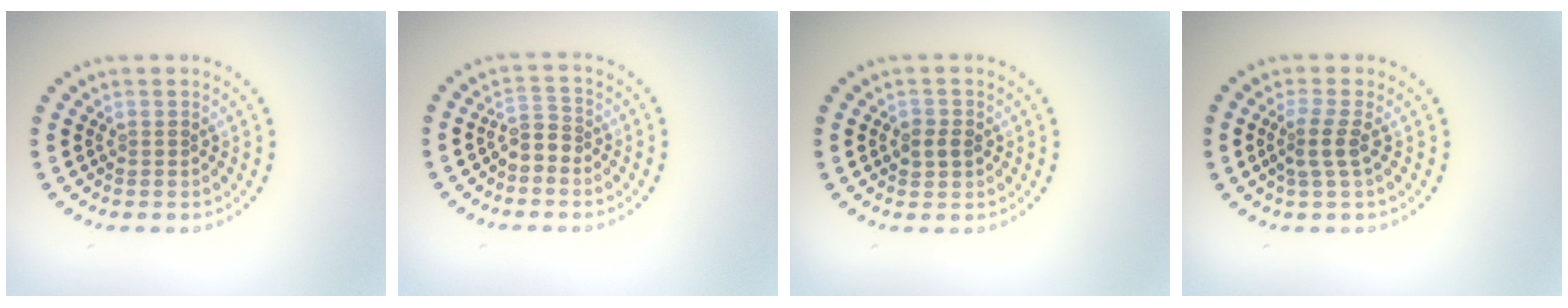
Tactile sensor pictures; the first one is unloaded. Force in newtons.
{"total": 1.8, "press": 1.4, "slide": 1.0}
{"total": 1.6, "press": 1.6, "slide": 0.3}
{"total": 2.0, "press": 1.5, "slide": 1.3}